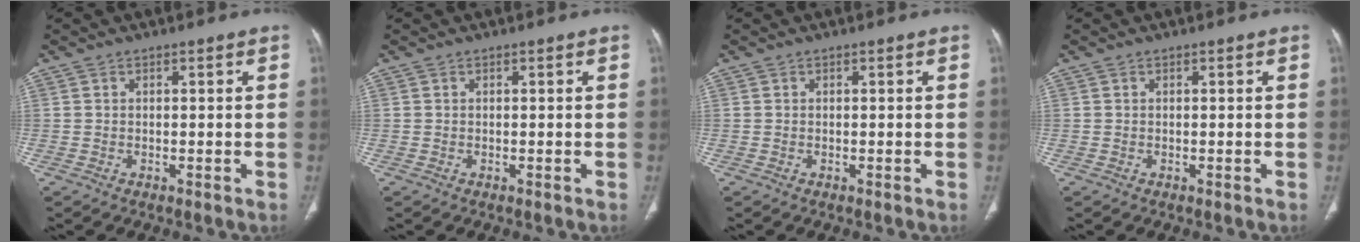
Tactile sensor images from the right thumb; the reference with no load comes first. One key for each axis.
{"total": 0.0}
{"total": 0.0}
{"total": 0.0}